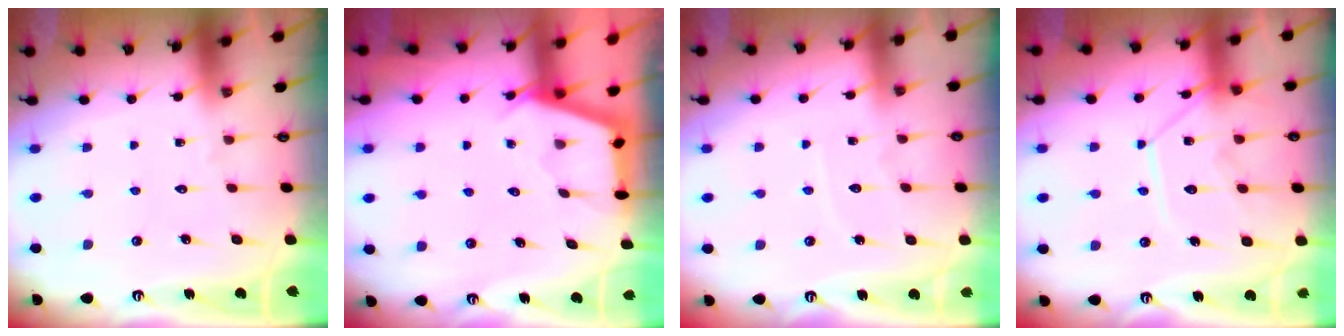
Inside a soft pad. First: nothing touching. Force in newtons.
{"total": 2.8, "press": 2.8, "slide": 0.3}
{"total": 3.6, "press": 3.6, "slide": 0.4}
{"total": 13.4, "press": 13.4, "slide": 1.4}